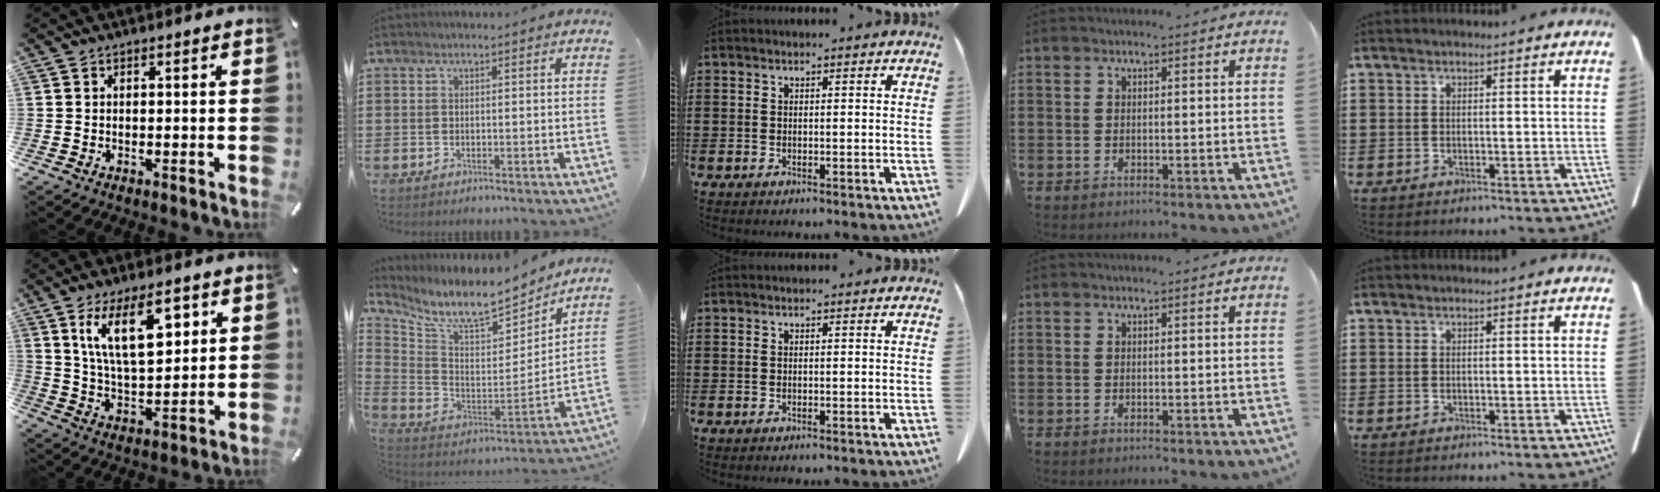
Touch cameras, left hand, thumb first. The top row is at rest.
{"thumb": {"total": 15.9, "force": [7.7, 7.3, 11.8], "torque": [-0.216, -0.016, 0.130]}, "index": {"total": 9.2, "force": [8.3, 1.4, 3.8], "torque": [-0.107, -0.067, 0.137]}}